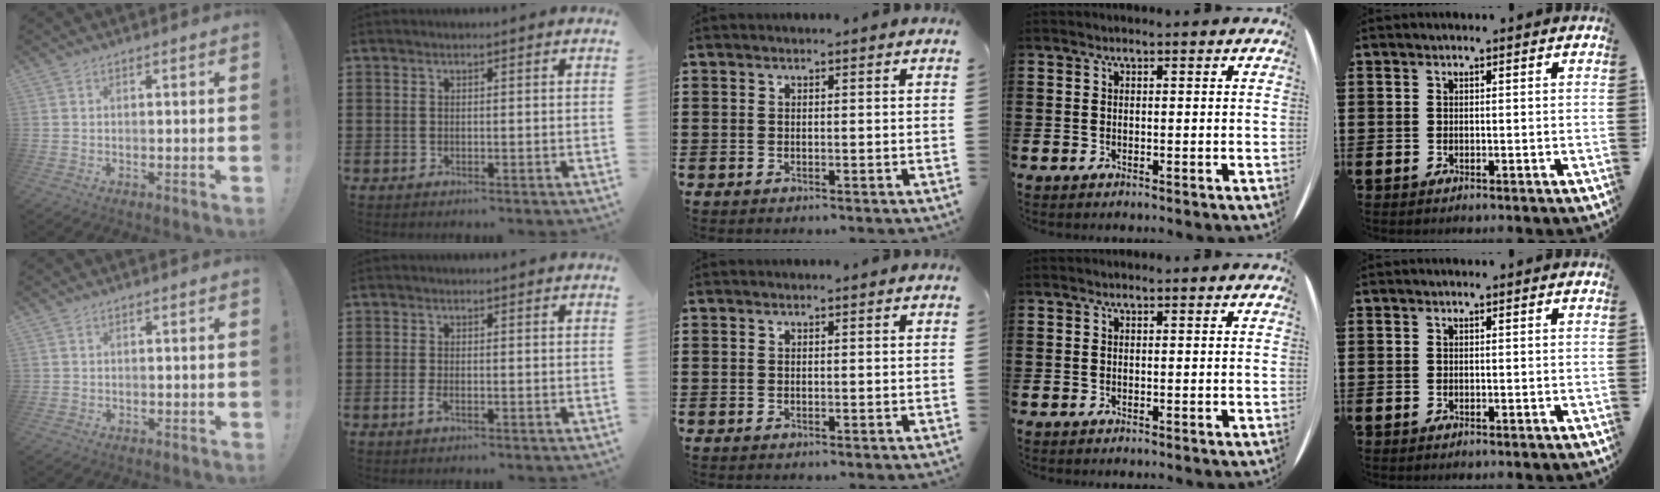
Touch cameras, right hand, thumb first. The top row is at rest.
{"thumb": {"total": 0.7, "force": [0.0, 0.7, 0.0], "torque": [0.000, 0.001, 0.000]}, "index": {"total": 1.6, "force": [-0.7, 0.3, 1.4], "torque": [-0.041, -0.010, -0.016]}}